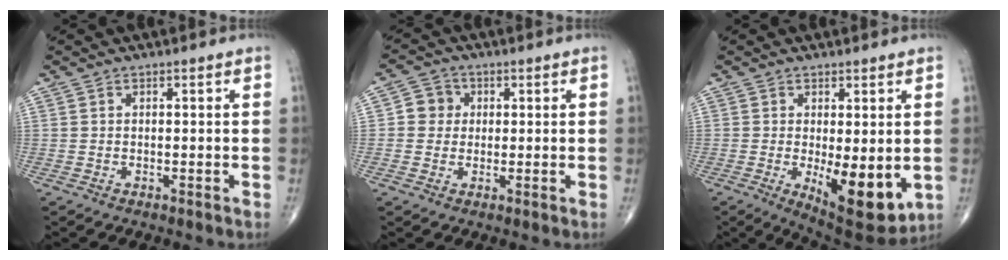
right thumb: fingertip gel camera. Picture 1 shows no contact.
{"total": 4.3, "force": [0.5, 4.1, 1.3], "torque": [0.005, 0.006, 0.001]}
{"total": 11.5, "force": [-1.8, 4.4, 10.5], "torque": [-0.138, -0.028, -0.013]}